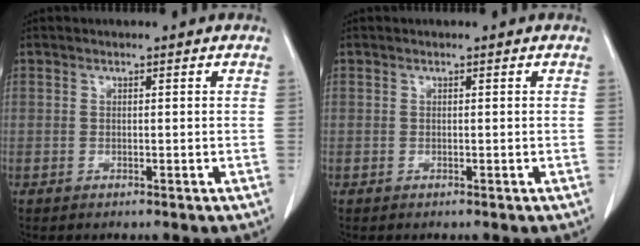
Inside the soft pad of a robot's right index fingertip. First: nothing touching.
{"total": 0.0}